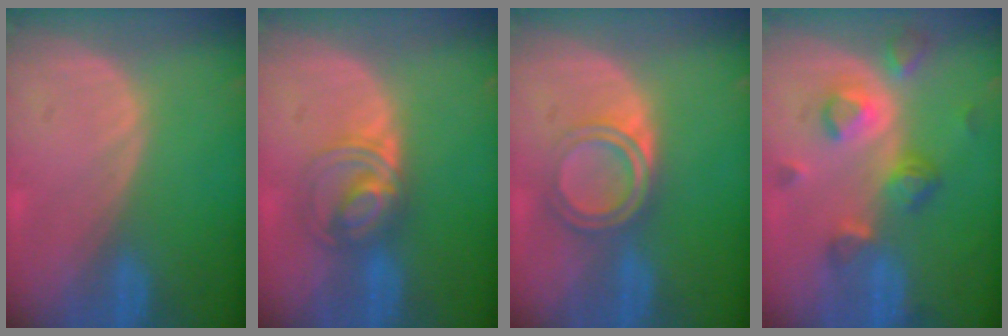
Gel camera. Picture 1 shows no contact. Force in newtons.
{"total": 5.6, "press": 5.5, "slide": 0.6}
{"total": 5.3, "press": 4.9, "slide": 1.9}
{"total": 8.0, "press": 7.1, "slide": 3.7}